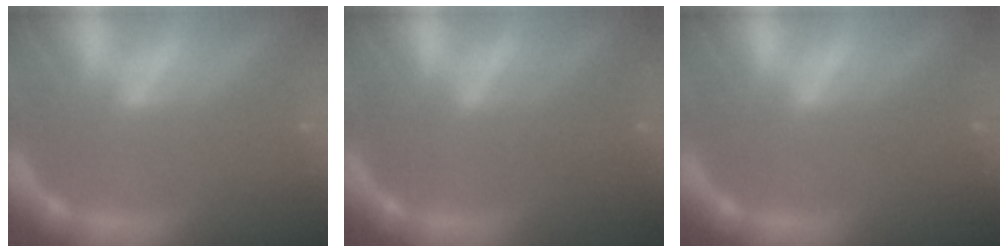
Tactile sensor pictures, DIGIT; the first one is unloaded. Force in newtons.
{"total": 2.5}
{"total": 1.4}